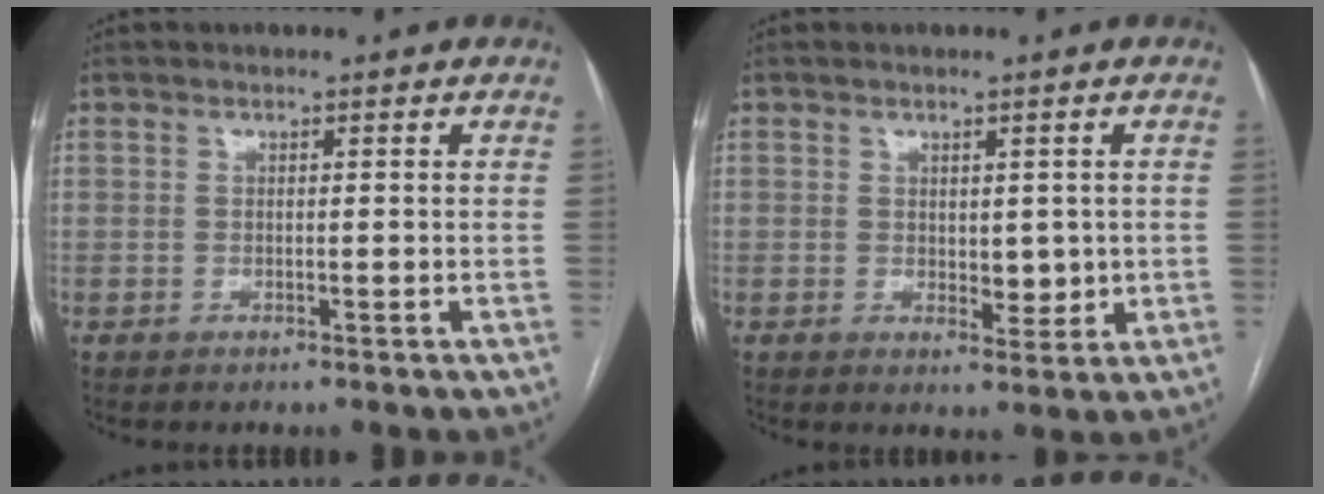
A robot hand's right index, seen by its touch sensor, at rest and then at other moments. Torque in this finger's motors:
{"motor_torque": [0.16, 0.24, 0.14, 0.06]}